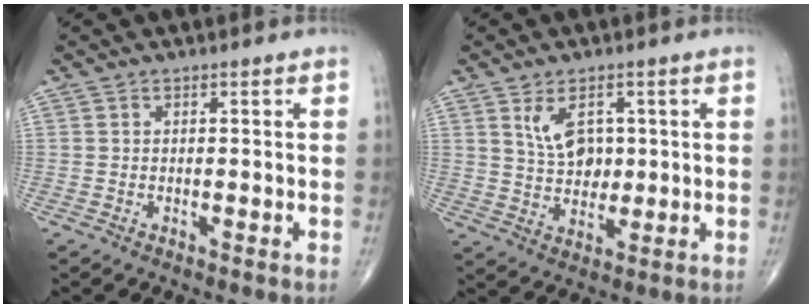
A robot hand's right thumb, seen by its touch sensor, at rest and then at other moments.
{"total": 6.7, "force": [2.2, 4.4, 4.6], "torque": [-0.061, -0.012, 0.047]}